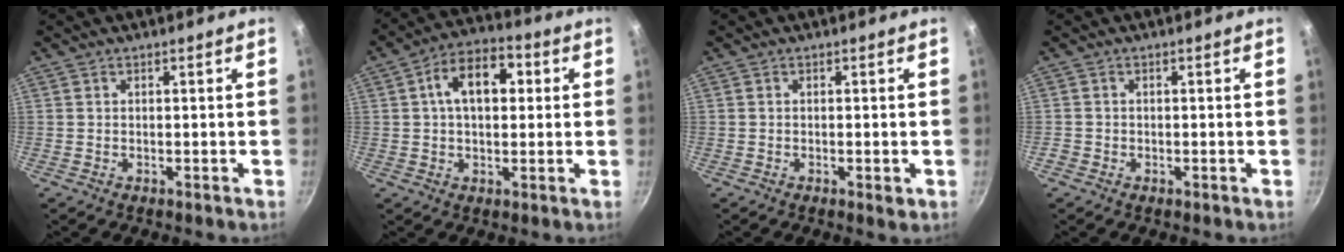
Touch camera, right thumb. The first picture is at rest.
{"total": 11.4, "force": [2.2, 7.0, 8.7], "torque": [-0.106, 0.021, 0.021]}
{"total": 1.4, "force": [-0.5, 0.4, 1.3], "torque": [-0.024, -0.003, -0.008]}
{"total": 1.0, "force": [-0.5, 0.8, 0.2], "torque": [-0.006, 0.002, -0.011]}